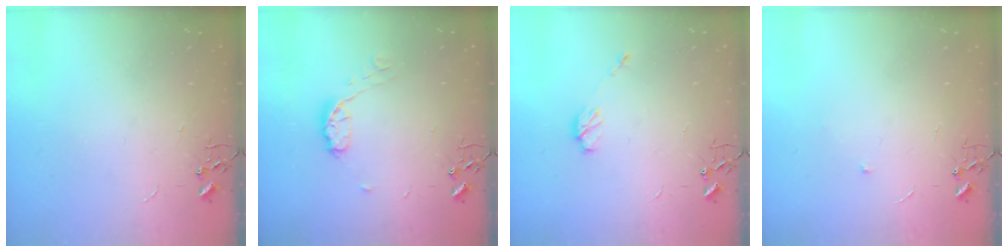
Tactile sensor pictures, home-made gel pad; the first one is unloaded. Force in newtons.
{"total": 7.6, "press": 7.6, "slide": 0.5}
{"total": 5.5, "press": 5.5, "slide": 0.4}
{"total": 3.7, "press": 3.6, "slide": 0.6}